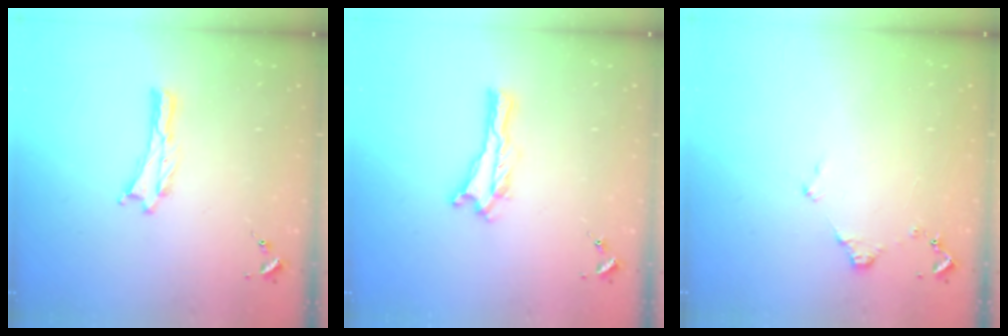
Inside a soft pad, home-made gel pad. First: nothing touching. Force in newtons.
{"total": 0.0}
{"total": 1.2, "press": 1.2, "slide": 0.2}